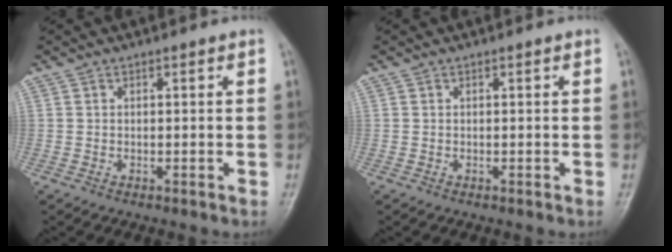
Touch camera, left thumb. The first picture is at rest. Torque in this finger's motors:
{"motor_torque": [-0.01, 0.01, 0.00, 0.01, 0.00]}